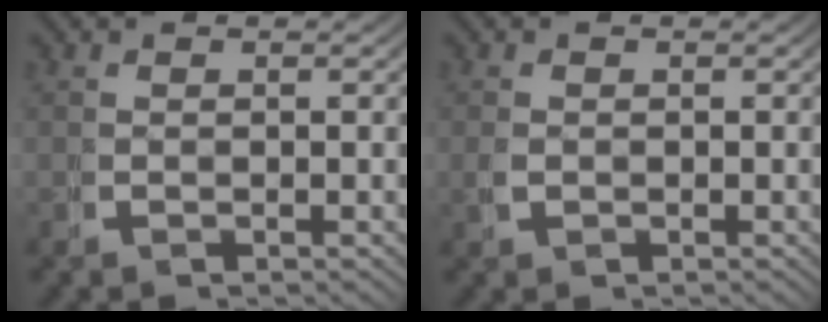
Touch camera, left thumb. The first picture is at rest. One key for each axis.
{"total": 0.7, "fx": -0.2, "fy": 0.7, "fz": 0.1, "tx": -0.009, "ty": -0.008, "tz": 0.003}